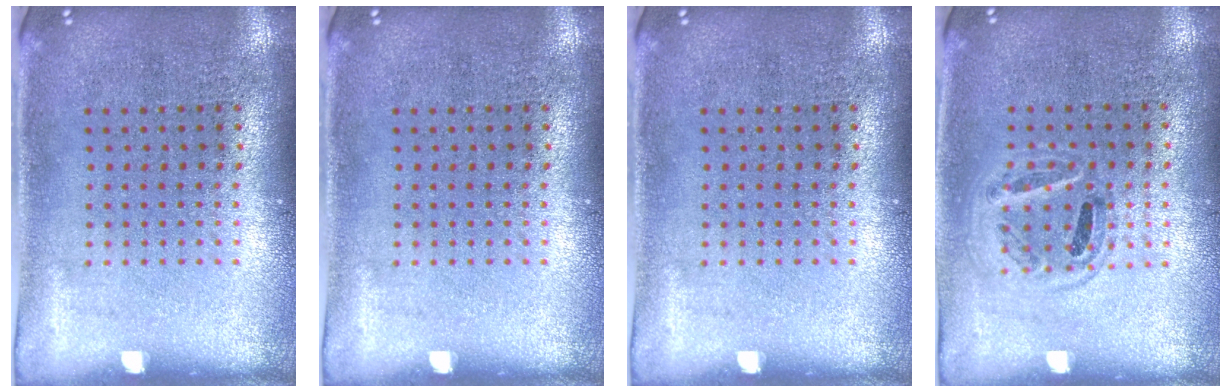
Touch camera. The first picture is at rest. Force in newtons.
{"total": 0.0}
{"total": 0.0}
{"total": 0.9, "press": 0.8, "slide": 0.3}